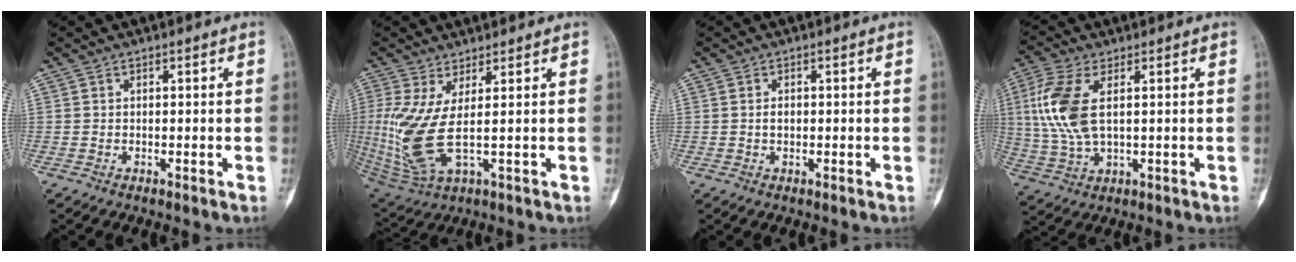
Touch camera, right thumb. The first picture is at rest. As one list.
[{"total": 10.3, "force": [1.2, 2.6, 9.9], "torque": [-0.257, -0.019, 0.032]}, {"total": 1.2, "force": [0.0, 0.8, 0.9], "torque": [-0.009, 0.002, 0.000]}, {"total": 11.3, "force": [2.3, 5.4, 9.7], "torque": [-0.230, -0.001, 0.050]}]